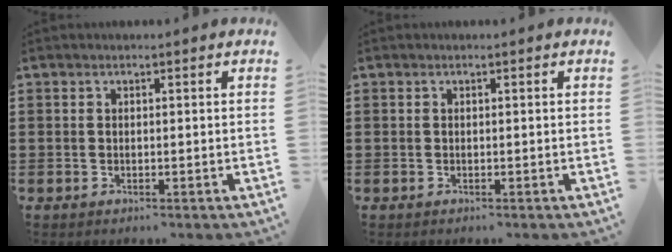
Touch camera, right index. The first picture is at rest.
{"total": 0.0}